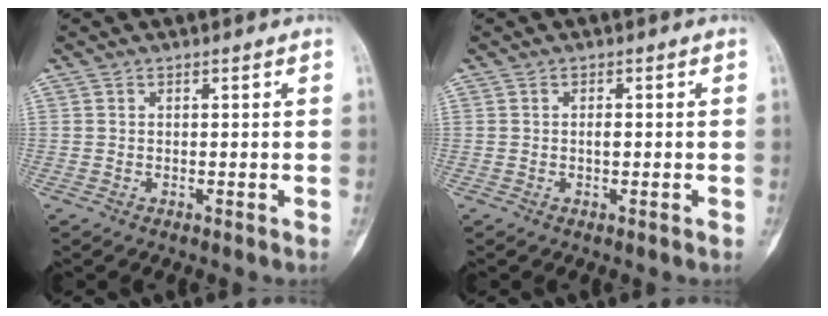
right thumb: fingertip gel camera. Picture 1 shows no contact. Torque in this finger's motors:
{"motor_torque": [0.54, -0.07, 0.27, 0.09, 0.11]}